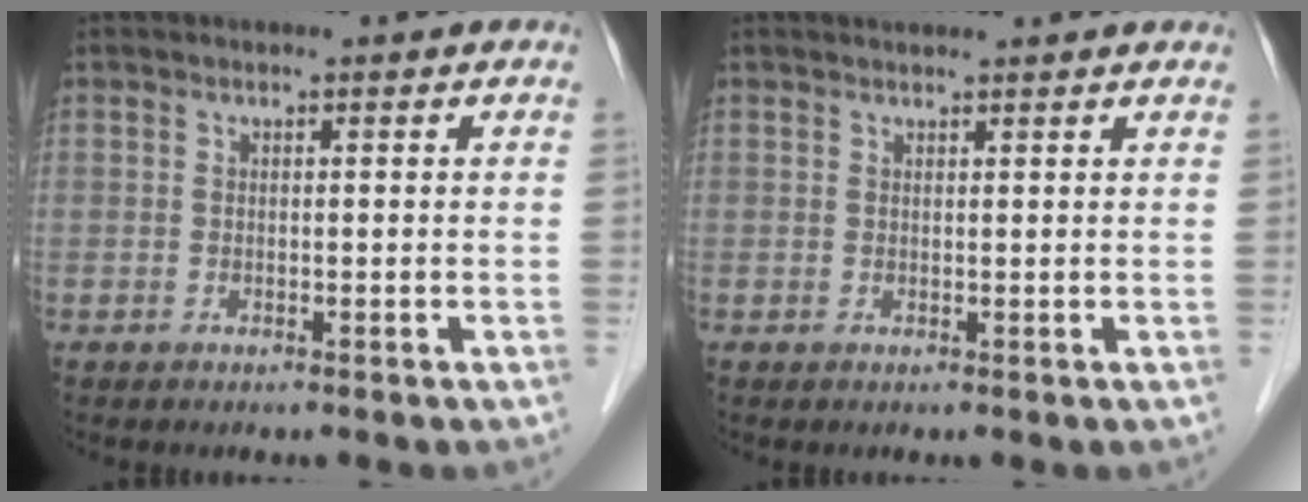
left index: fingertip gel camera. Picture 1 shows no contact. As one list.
[{"total": 2.7, "force": [2.7, 0.1, 0.6], "torque": [-0.013, 0.022, 0.035]}]